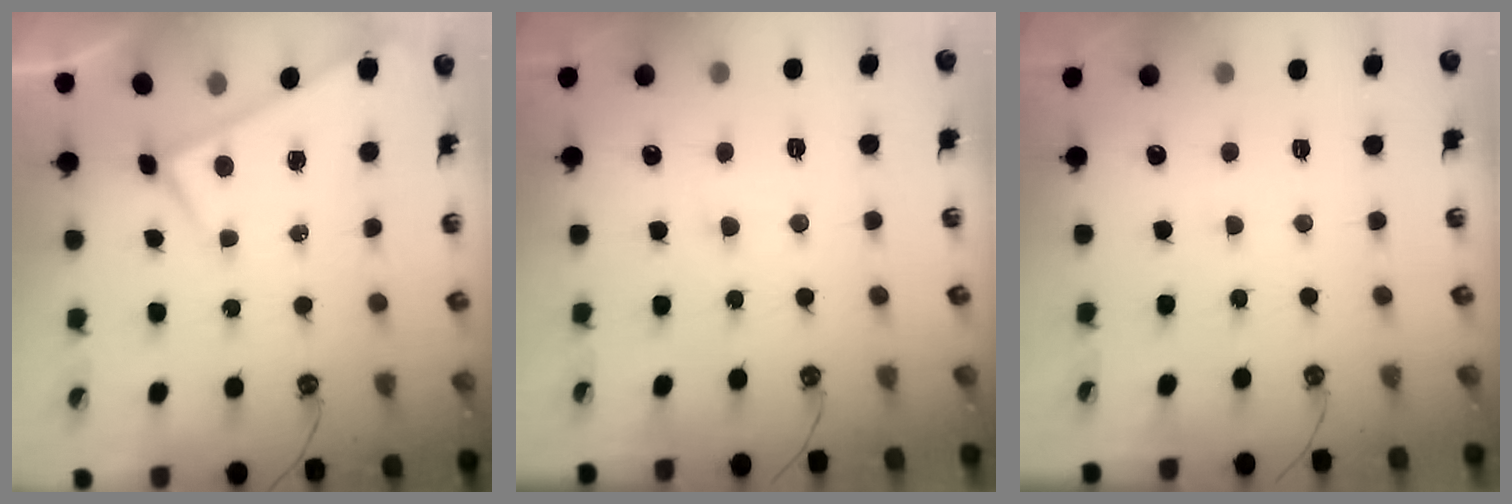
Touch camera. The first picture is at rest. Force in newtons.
{"total": 0.9, "press": 0.9, "slide": 0.2}
{"total": 2.9, "press": 2.8, "slide": 0.8}